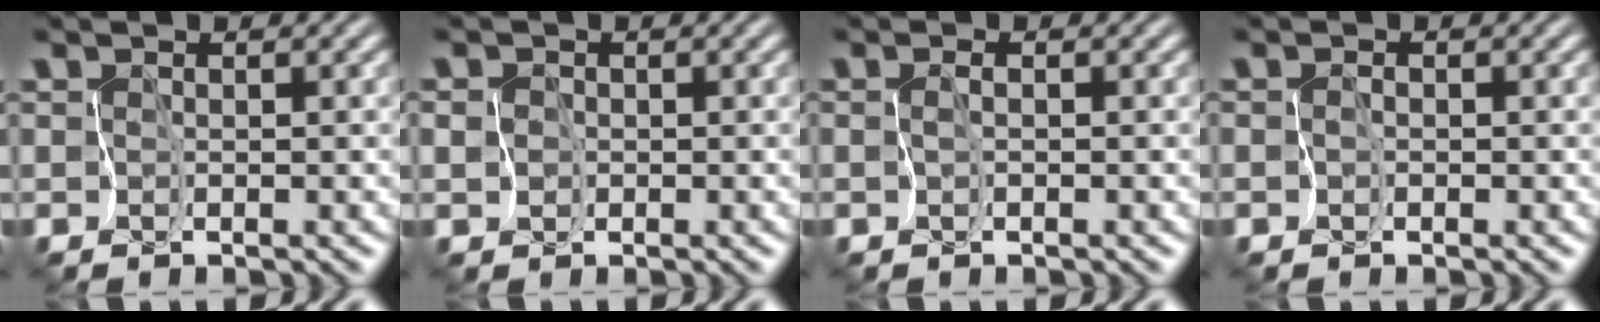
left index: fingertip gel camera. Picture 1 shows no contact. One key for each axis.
{"total": 2.1, "fx": -0.3, "fy": 2.0, "fz": 0.5, "tx": 0.001, "ty": 0.011, "tz": -0.022}
{"total": 0.7, "fx": -0.4, "fy": 0.2, "fz": 0.5, "tx": -0.003, "ty": 0.002, "tz": -0.007}
{"total": 0.8, "fx": -0.4, "fy": 0.6, "fz": 0.2, "tx": 0.010, "ty": 0.004, "tz": -0.009}